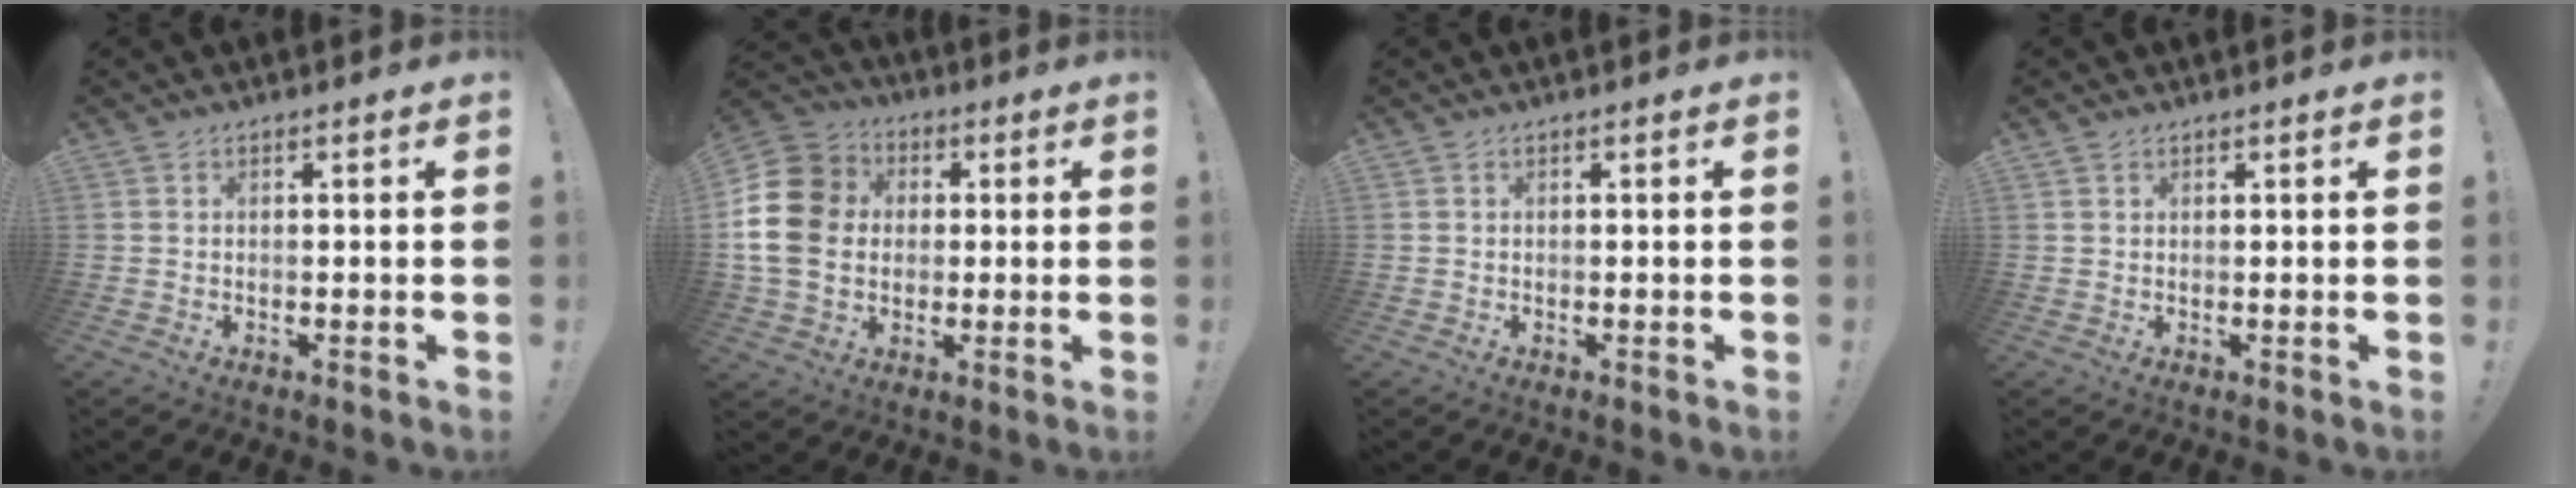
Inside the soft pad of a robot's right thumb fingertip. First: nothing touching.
{"total": 17.2, "force": [0.9, 14.1, 9.8], "torque": [-0.183, 0.016, 0.023]}
{"total": 0.0}
{"total": 0.8, "force": [0.7, 0.3, 0.1], "torque": [0.003, -0.003, 0.014]}